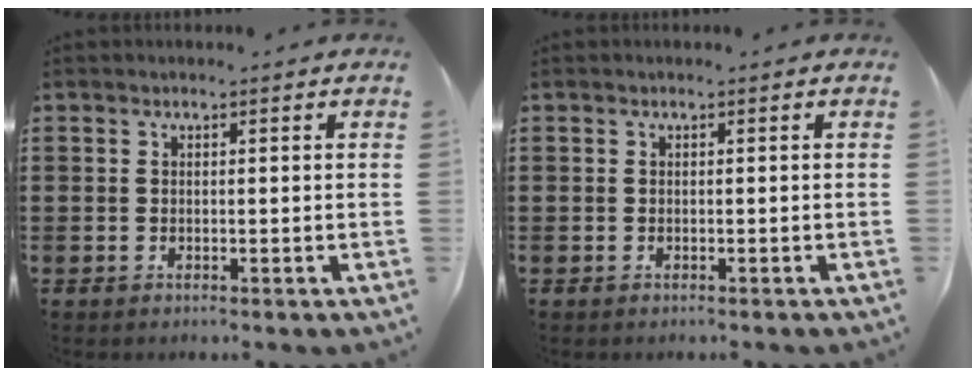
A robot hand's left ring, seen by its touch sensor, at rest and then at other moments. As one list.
[{"total": 0.0}]